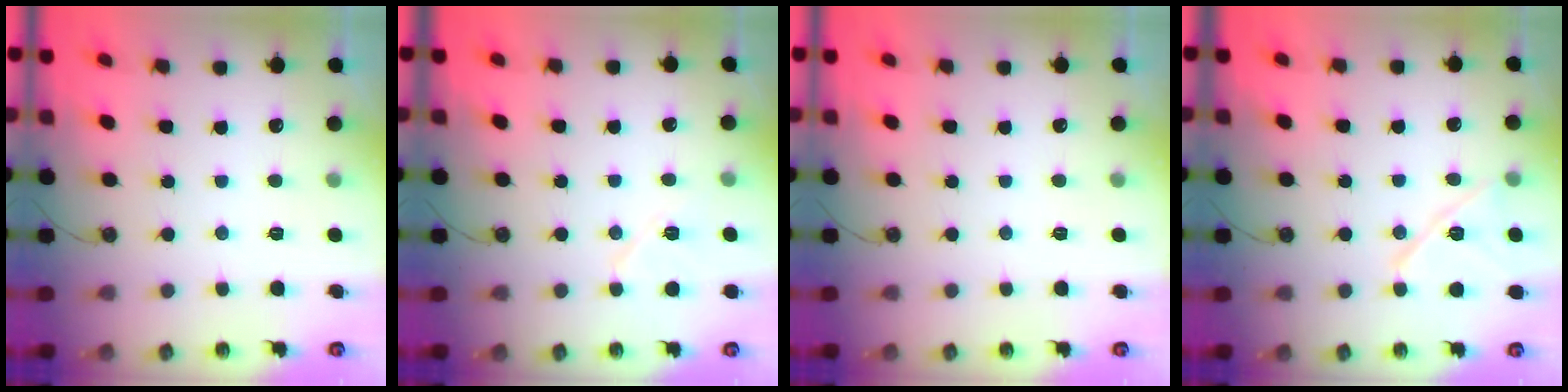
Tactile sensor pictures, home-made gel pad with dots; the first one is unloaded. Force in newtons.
{"total": 7.0, "press": 7.0, "slide": 0.8}
{"total": 0.0}
{"total": 12.7, "press": 9.2, "slide": 8.8}